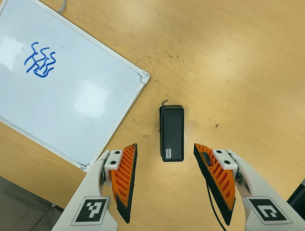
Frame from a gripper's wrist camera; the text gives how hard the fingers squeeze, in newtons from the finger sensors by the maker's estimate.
{"total": 0.0}